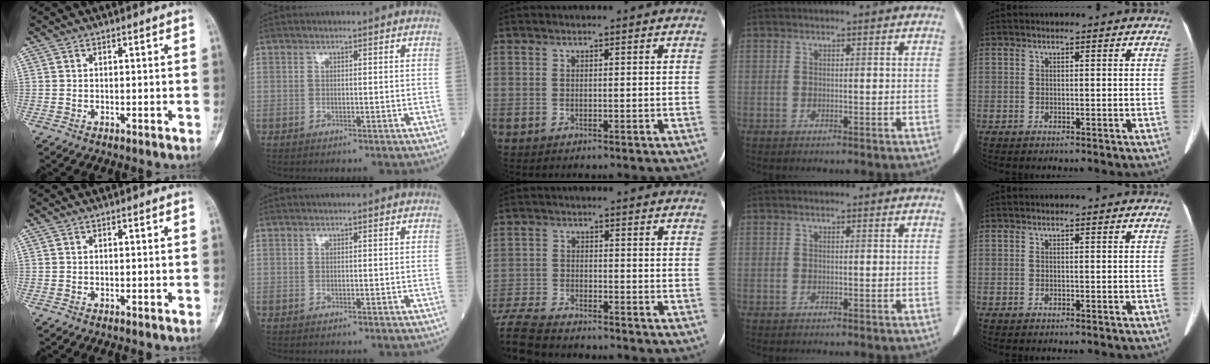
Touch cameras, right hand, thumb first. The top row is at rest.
{"middle": {"total": 13.5, "force": [-11.8, 3.6, 5.6], "torque": [-0.145, -0.013, -0.199]}}